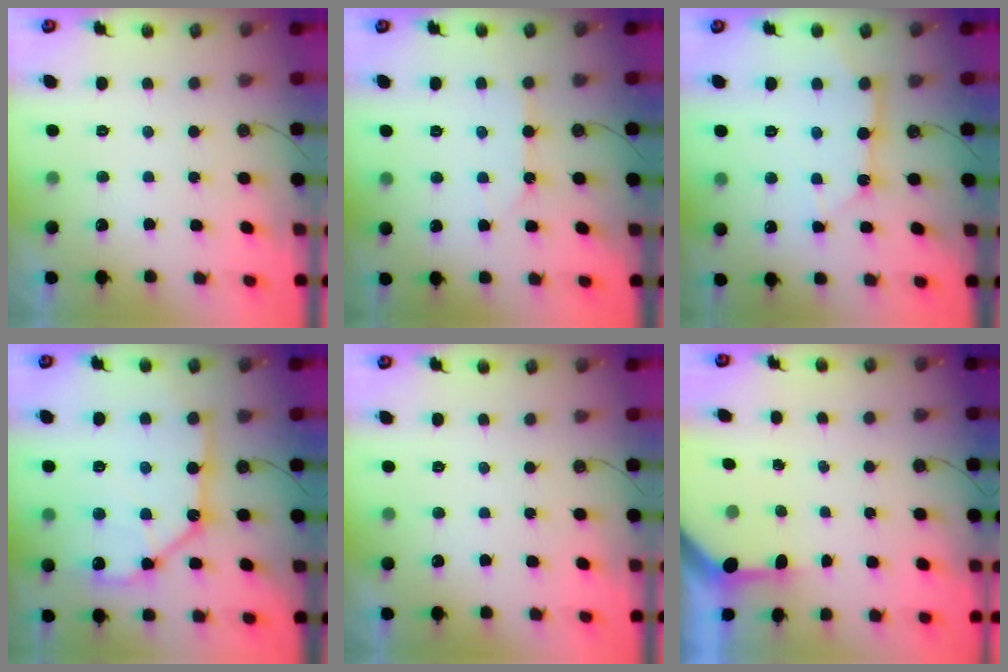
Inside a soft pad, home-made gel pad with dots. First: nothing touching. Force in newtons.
{"total": 6.9, "press": 6.9, "slide": 0.8}
{"total": 10.1, "press": 10.1, "slide": 1.2}
{"total": 16.3, "press": 16.2, "slide": 2.2}
{"total": 0.0}
{"total": 3.4, "press": 3.4, "slide": 0.3}